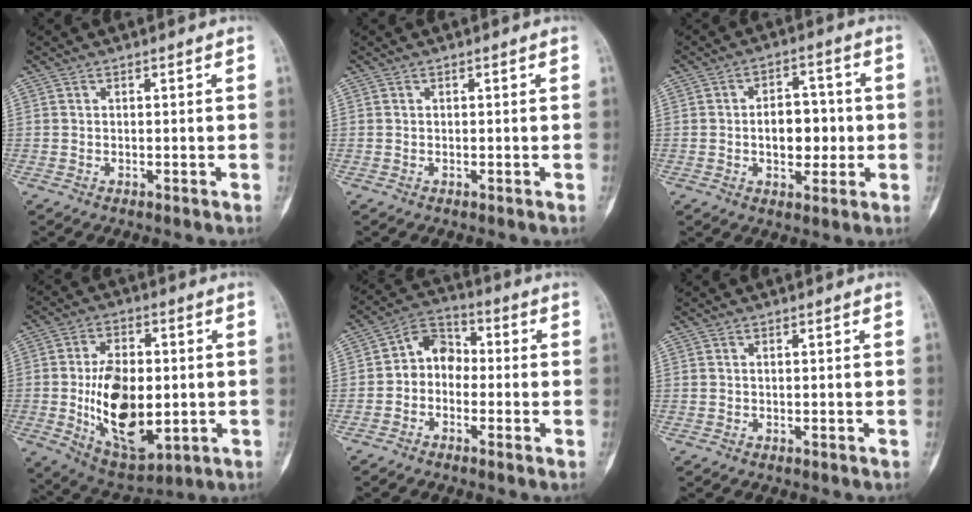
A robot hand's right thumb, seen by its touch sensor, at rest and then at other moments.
{"total": 0.0}
{"total": 8.8, "force": [-0.5, 5.6, 6.7], "torque": [-0.069, 0.013, -0.008]}
{"total": 17.8, "force": [-1.6, 10.1, 14.6], "torque": [-0.222, -0.005, -0.006]}
{"total": 6.7, "force": [-1.0, 5.4, 3.8], "torque": [-0.033, 0.032, -0.040]}
{"total": 0.0}